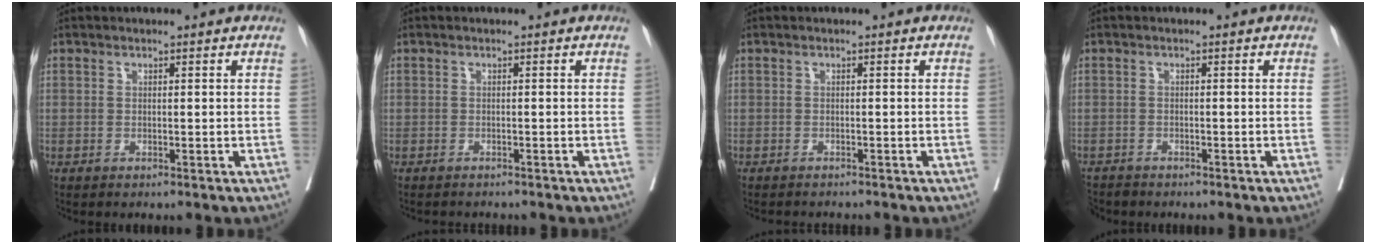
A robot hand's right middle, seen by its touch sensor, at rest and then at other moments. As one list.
[{"total": 2.5, "force": [-2.4, 0.7, 0.5], "torque": [-0.009, -0.004, -0.030]}, {"total": 3.2, "force": [-3.1, 0.6, 0.7], "torque": [-0.007, -0.004, -0.040]}, {"total": 3.4, "force": [-3.1, 1.4, 0.2], "torque": [-0.003, -0.006, -0.055]}]